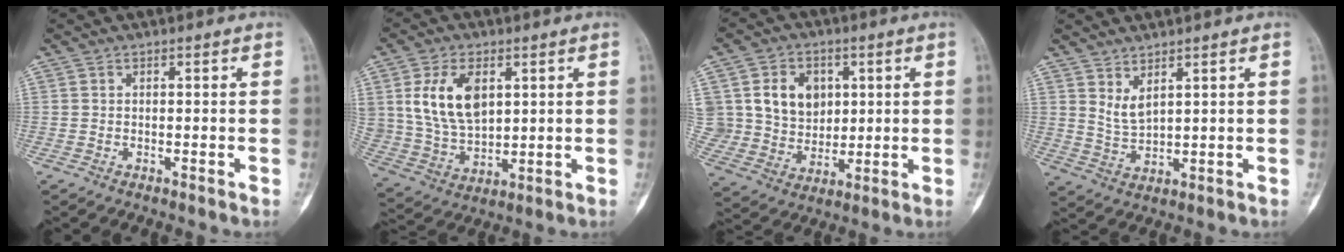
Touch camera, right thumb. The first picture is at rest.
{"total": 12.9, "force": [3.8, 8.0, 9.3], "torque": [-0.161, -0.013, 0.085]}
{"total": 14.2, "force": [3.9, 11.8, 6.8], "torque": [-0.080, -0.001, 0.087]}
{"total": 4.0, "force": [2.5, 1.5, 2.8], "torque": [-0.048, -0.031, 0.056]}